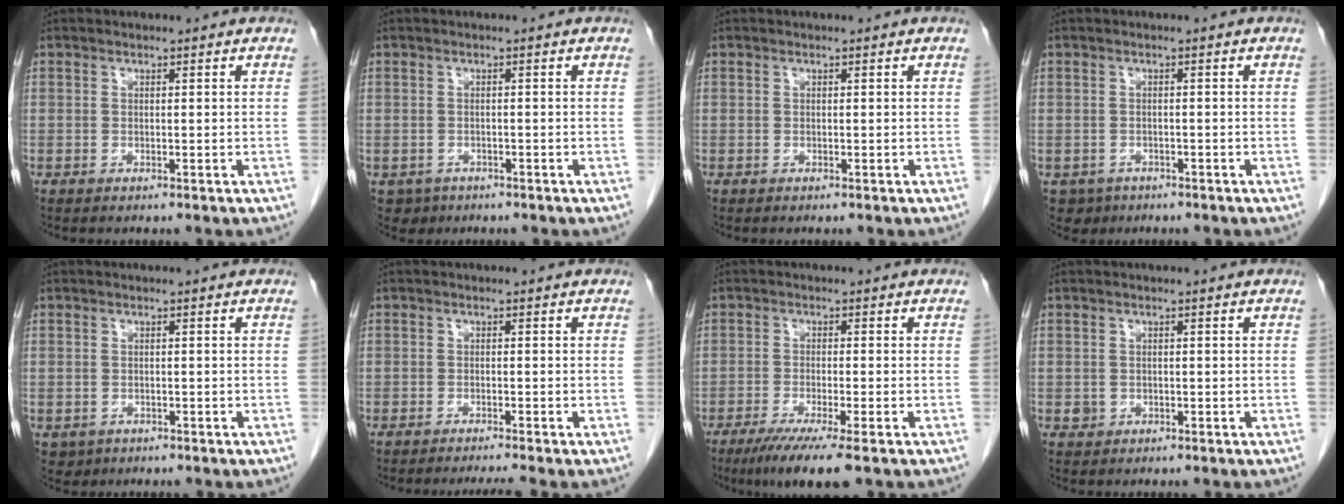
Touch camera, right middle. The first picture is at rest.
{"total": 2.5, "force": [-1.4, 2.0, 0.2], "torque": [-0.005, 0.004, -0.019]}
{"total": 0.0}
{"total": 3.2, "force": [-1.9, 2.5, 0.4], "torque": [-0.007, 0.003, -0.028]}
{"total": 2.0, "force": [-0.8, 1.7, 0.6], "torque": [-0.013, 0.002, -0.003]}
{"total": 3.0, "force": [-2.6, -1.0, 1.1], "torque": [-0.017, -0.007, -0.042]}
{"total": 7.2, "force": [-4.8, -0.2, 5.4], "torque": [-0.082, -0.019, -0.080]}
{"total": 1.0, "force": [-0.2, 1.0, 0.3], "torque": [-0.004, 0.003, 0.000]}